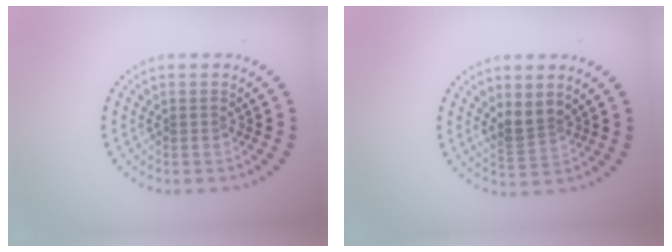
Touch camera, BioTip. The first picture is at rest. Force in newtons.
{"total": 2.2, "press": 1.7, "slide": 1.4}